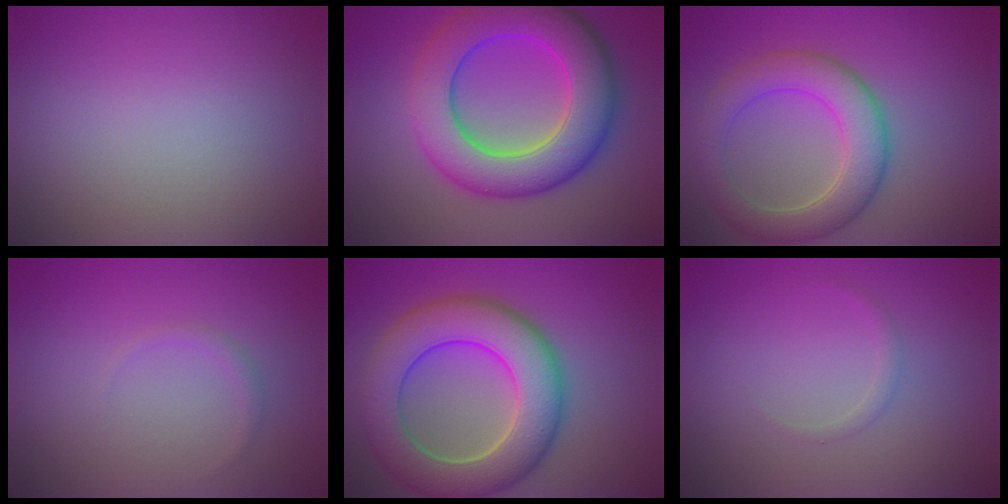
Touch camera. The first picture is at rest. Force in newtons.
{"total": 10.4, "press": 10.4, "slide": 0.2}
{"total": 6.0, "press": 5.9, "slide": 0.5}
{"total": 0.7, "press": 0.7, "slide": 0.1}
{"total": 9.9, "press": 9.8, "slide": 0.7}
{"total": 0.8, "press": 0.8, "slide": 0.0}